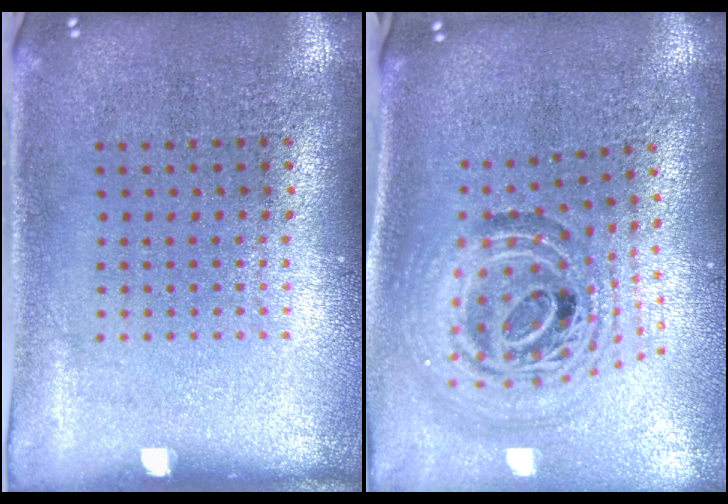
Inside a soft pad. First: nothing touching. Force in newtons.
{"total": 1.8, "press": 1.5, "slide": 1.0}